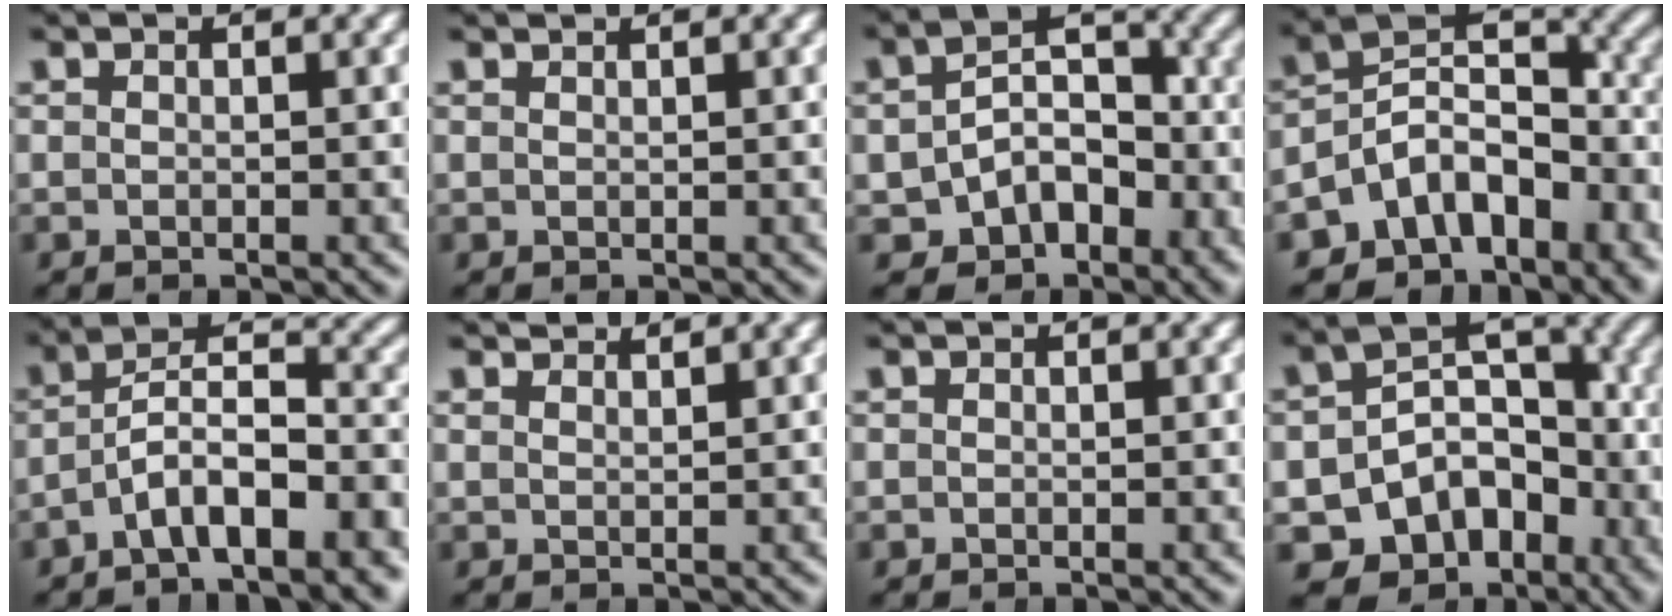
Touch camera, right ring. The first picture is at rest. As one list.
[{"total": 0.9, "force": [0.6, -0.7, -0.2], "torque": [0.013, -0.002, 0.013]}, {"total": 7.9, "force": [-3.1, 6.3, 3.6], "torque": [-0.077, -0.040, -0.038]}, {"total": 14.7, "force": [-5.7, 10.2, 9.0], "torque": [-0.154, -0.042, -0.079]}, {"total": 7.8, "force": [-3.9, 4.2, 5.3], "torque": [-0.082, -0.014, -0.059]}, {"total": 2.1, "force": [1.9, -1.0, -0.2], "torque": [0.020, 0.000, 0.038]}, {"total": 0.0}, {"total": 16.7, "force": [-6.8, 13.3, 7.4], "torque": [-0.148, -0.058, -0.100]}]